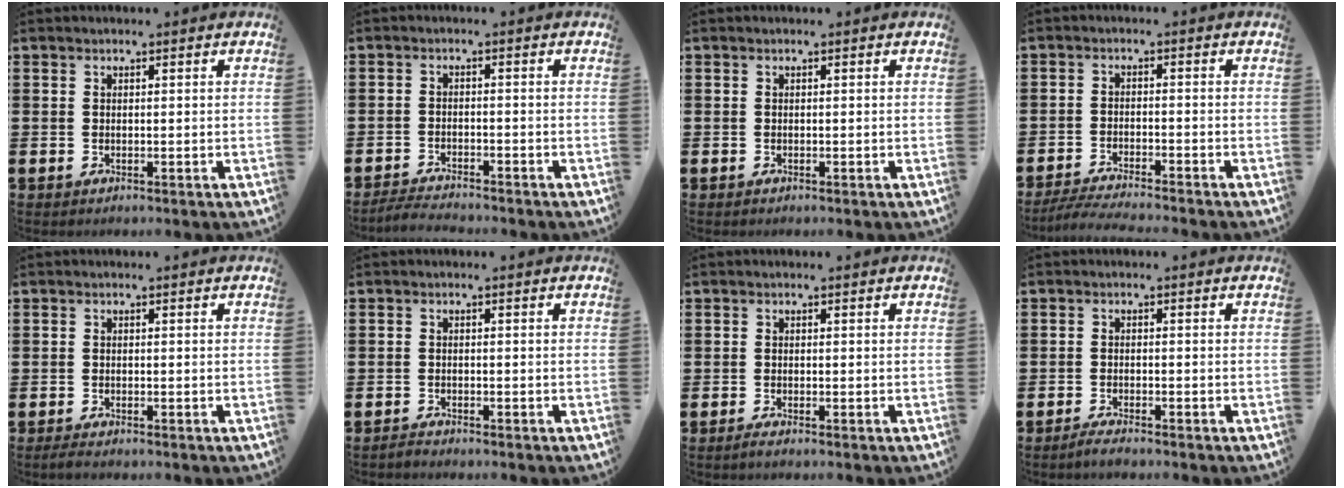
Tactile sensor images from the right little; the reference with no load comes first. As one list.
[{"total": 2.2, "force": [-2.2, -0.1, 0.2], "torque": [-0.006, 0.003, -0.045]}, {"total": 0.0}, {"total": 3.1, "force": [-2.9, -0.2, 1.0], "torque": [-0.015, -0.001, -0.057]}, {"total": 0.8, "force": [-0.7, 0.1, 0.5], "torque": [-0.010, -0.002, -0.013]}, {"total": 0.9, "force": [-0.9, 0.1, 0.0], "torque": [-0.005, -0.003, -0.017]}, {"total": 0.7, "force": [-0.4, 0.1, 0.6], "torque": [-0.002, -0.006, -0.009]}, {"total": 1.4, "force": [-1.2, 0.0, 0.7], "torque": [-0.012, -0.001, -0.023]}]